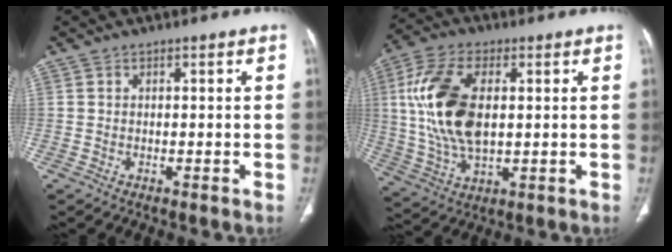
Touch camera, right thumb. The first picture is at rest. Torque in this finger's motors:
{"motor_torque": [-0.22, 1.06, 1.95, 0.29, 0.62]}